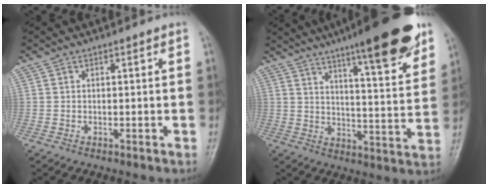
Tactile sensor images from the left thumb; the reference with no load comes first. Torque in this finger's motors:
{"motor_torque": [2.85, 1.32, 1.72, -1.05, 0.12]}